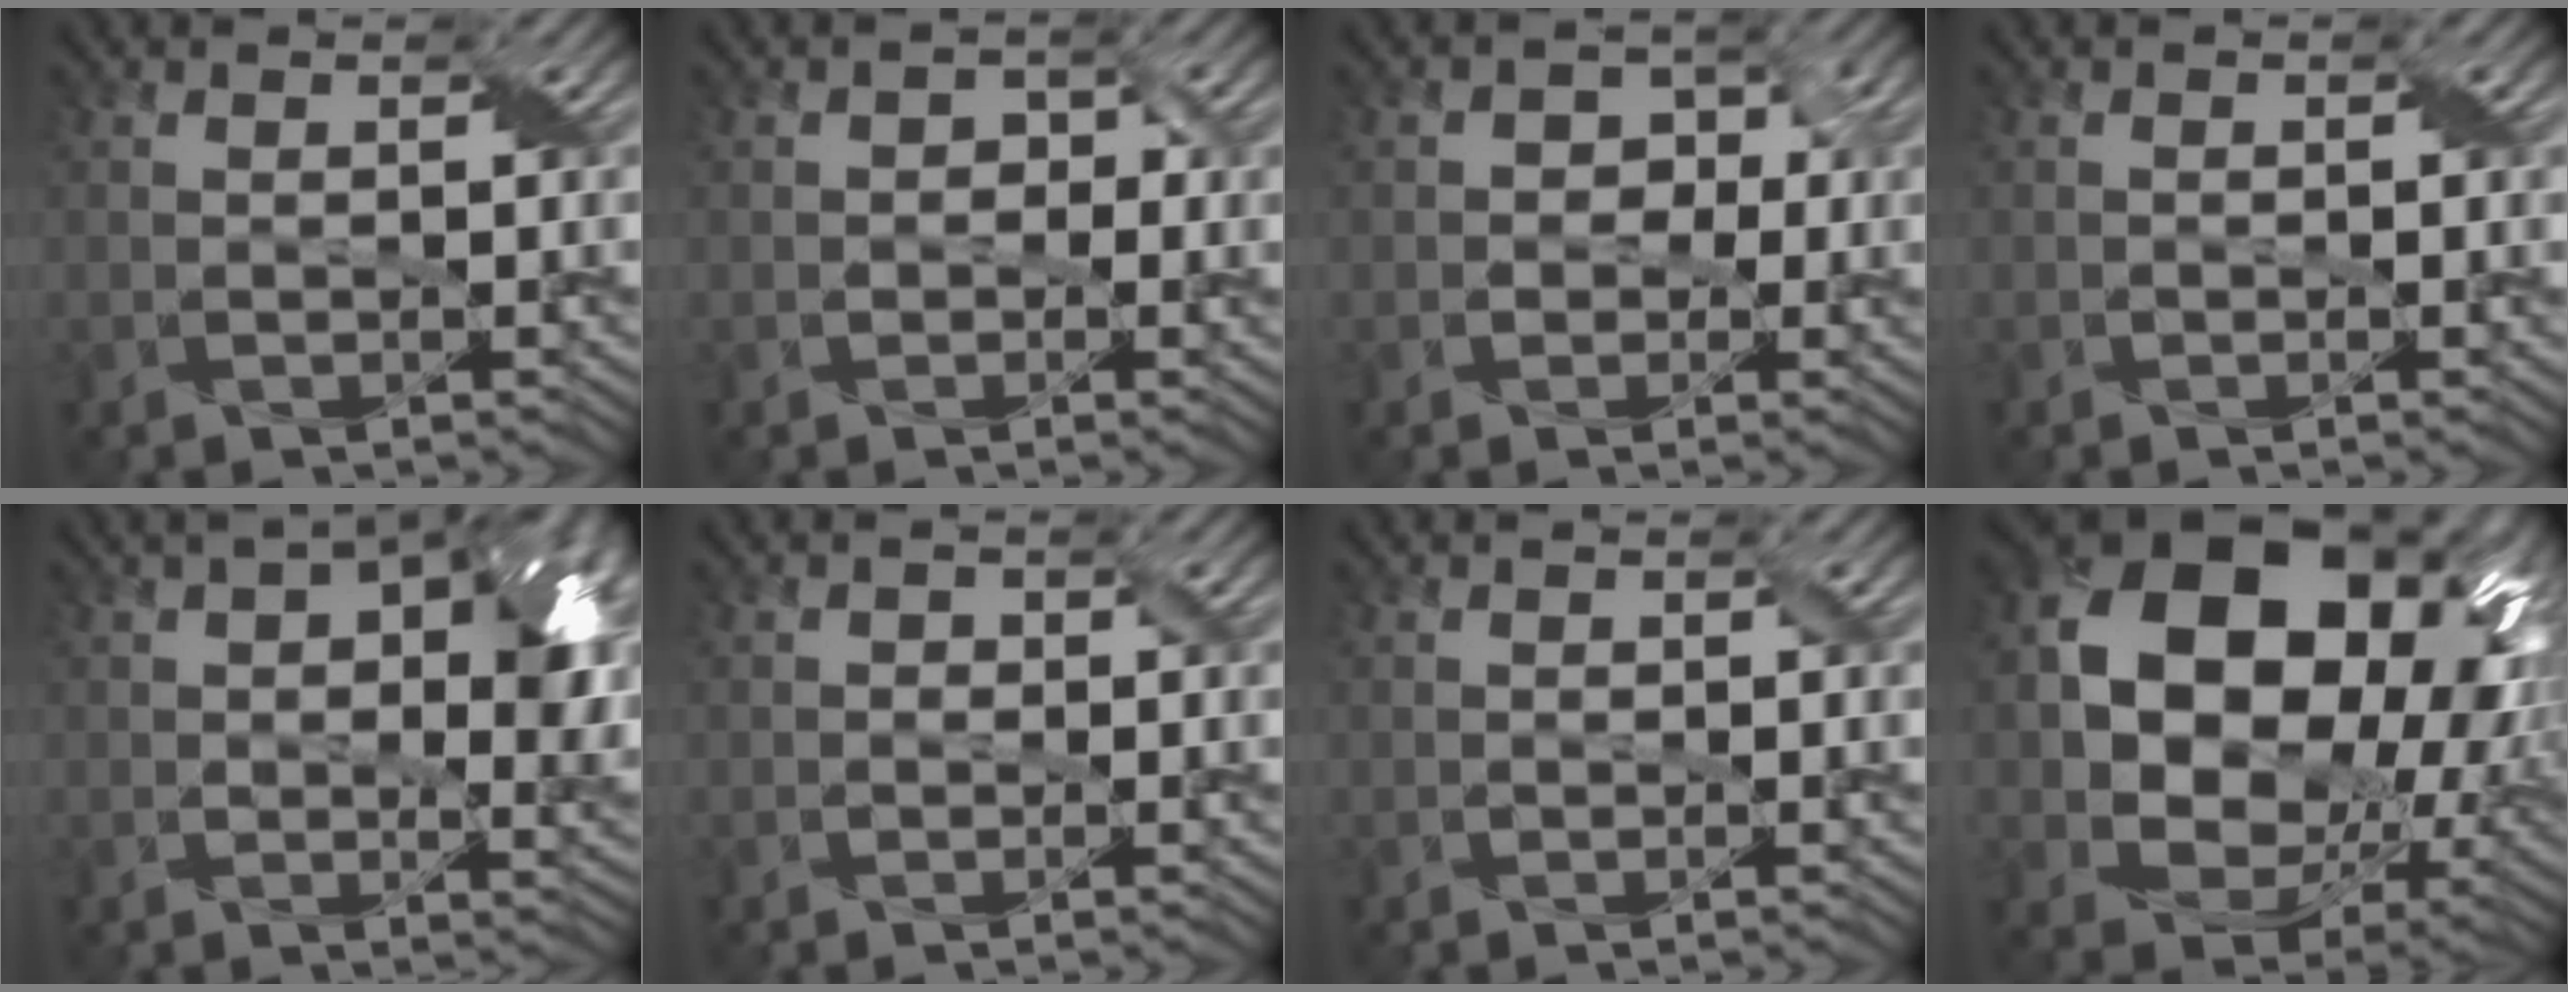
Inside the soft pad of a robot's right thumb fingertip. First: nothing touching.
{"total": 2.0, "force": [-0.3, 1.8, 0.9], "torque": [-0.013, 0.003, -0.006]}
{"total": 3.7, "force": [0.2, 3.3, 1.7], "torque": [-0.019, 0.010, -0.016]}
{"total": 0.6, "force": [-0.2, 0.4, 0.3], "torque": [-0.005, -0.001, -0.003]}
{"total": 12.2, "force": [2.8, 6.8, 9.8], "torque": [-0.118, 0.008, 0.040]}
{"total": 1.0, "force": [-0.3, 0.9, 0.4], "torque": [-0.005, -0.003, -0.006]}
{"total": 0.6, "force": [-0.1, 0.4, 0.3], "torque": [-0.005, -0.002, -0.003]}
{"total": 18.7, "force": [2.3, 14.2, 12.0], "torque": [-0.232, -0.017, 0.068]}